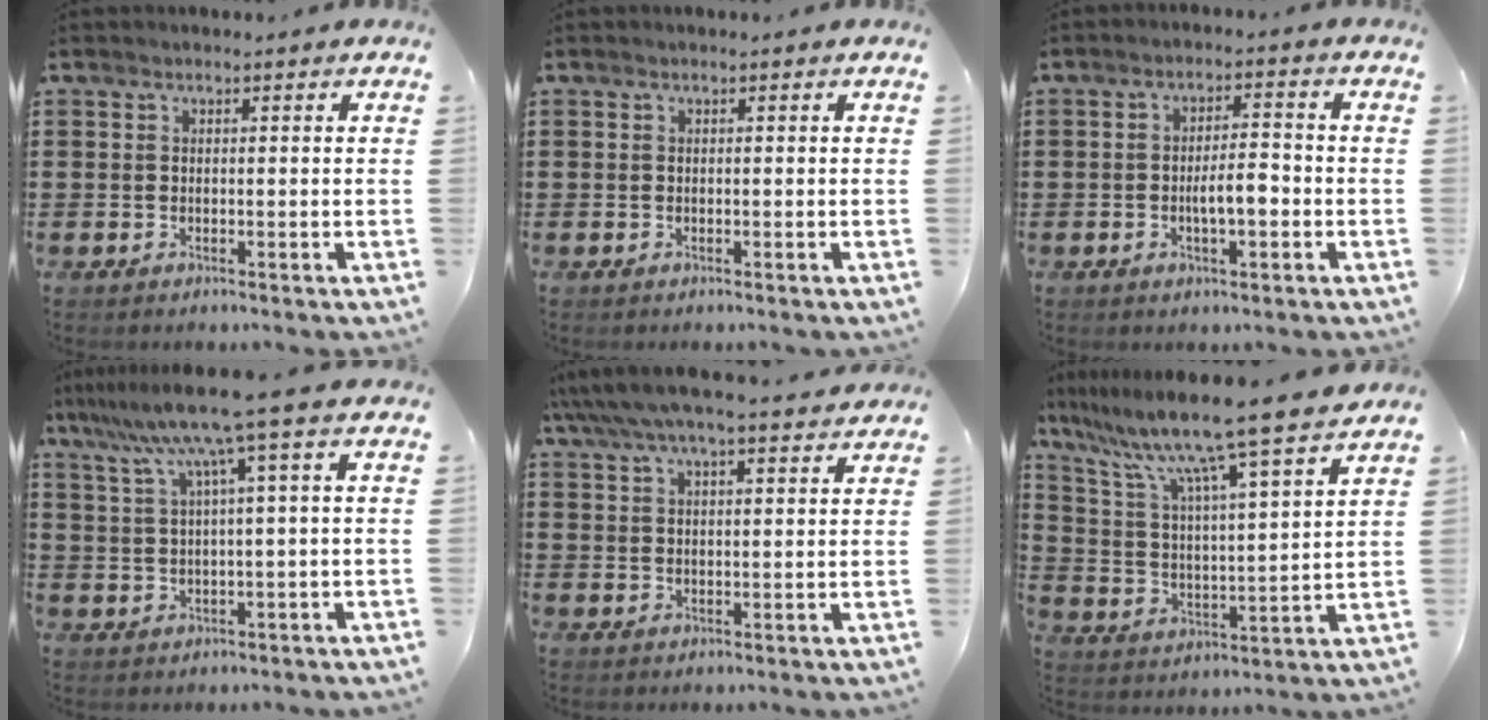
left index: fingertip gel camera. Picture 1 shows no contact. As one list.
[{"total": 0.0}, {"total": 4.7, "force": [-1.2, 1.5, 4.3], "torque": [-0.068, 0.005, -0.025]}, {"total": 8.7, "force": [4.5, -0.8, 7.4], "torque": [-0.160, -0.017, 0.071]}, {"total": 5.1, "force": [4.5, 0.6, 2.3], "torque": [-0.060, -0.013, 0.077]}, {"total": 10.5, "force": [8.9, -1.1, 5.4], "torque": [-0.141, -0.063, 0.143]}]